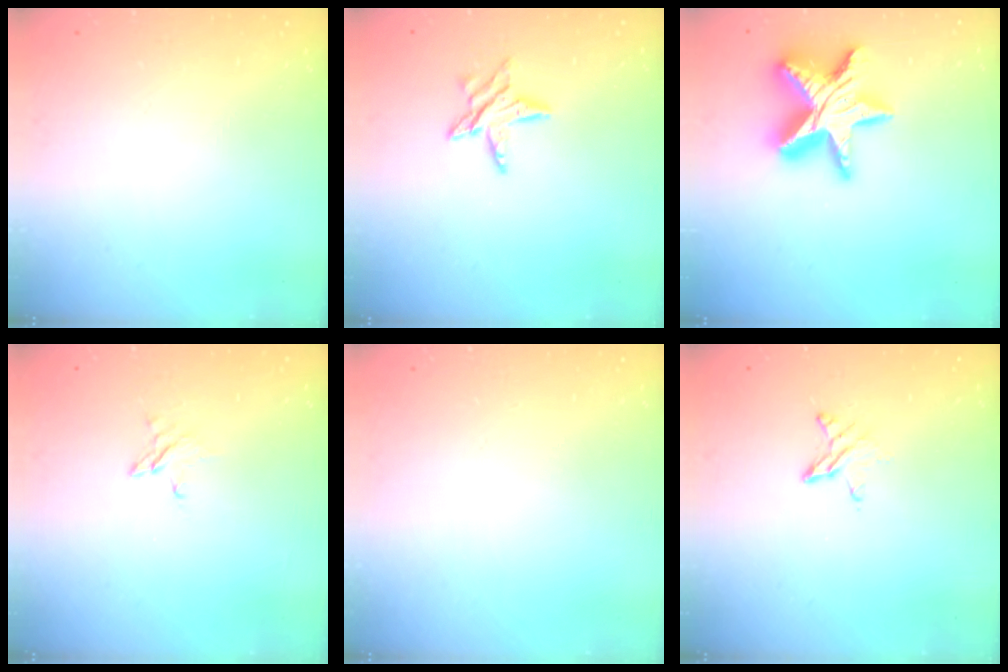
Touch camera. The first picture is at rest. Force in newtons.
{"total": 7.0, "press": 7.0, "slide": 0.4}
{"total": 16.5, "press": 16.5, "slide": 1.2}
{"total": 2.7, "press": 2.7, "slide": 0.3}
{"total": 0.0}
{"total": 5.0, "press": 4.9, "slide": 0.5}